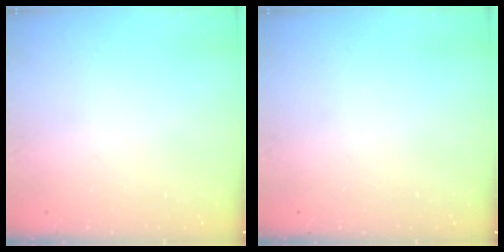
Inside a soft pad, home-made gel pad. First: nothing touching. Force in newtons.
{"total": 0.0}